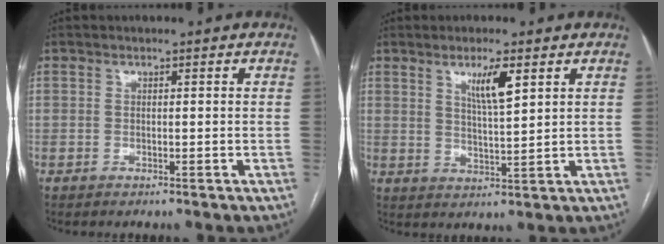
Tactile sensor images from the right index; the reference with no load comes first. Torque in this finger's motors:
{"motor_torque": [0.11, 0.11, 0.10, 0.05]}